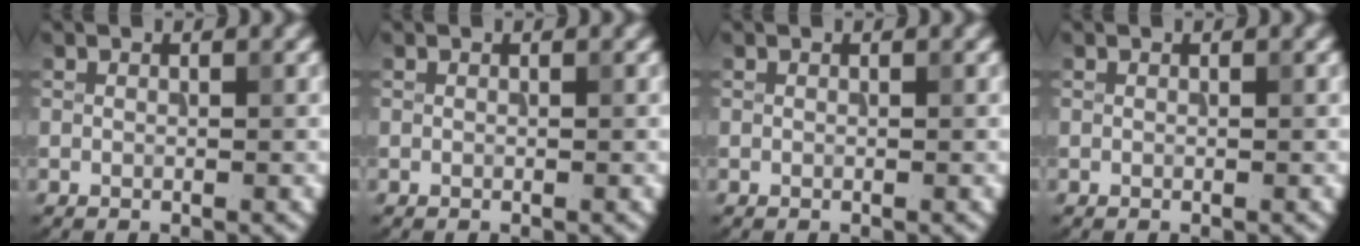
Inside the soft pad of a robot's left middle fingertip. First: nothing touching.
{"total": 0.0}
{"total": 0.0}
{"total": 0.0}